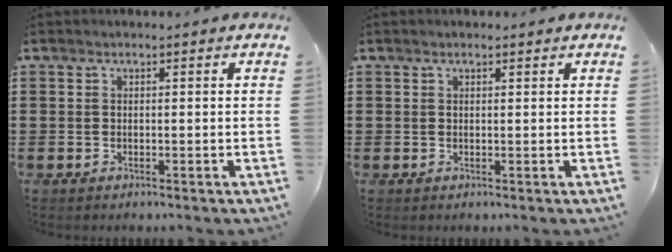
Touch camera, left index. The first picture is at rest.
{"total": 0.7, "force": [0.5, 0.1, 0.4], "torque": [-0.009, 0.001, 0.010]}